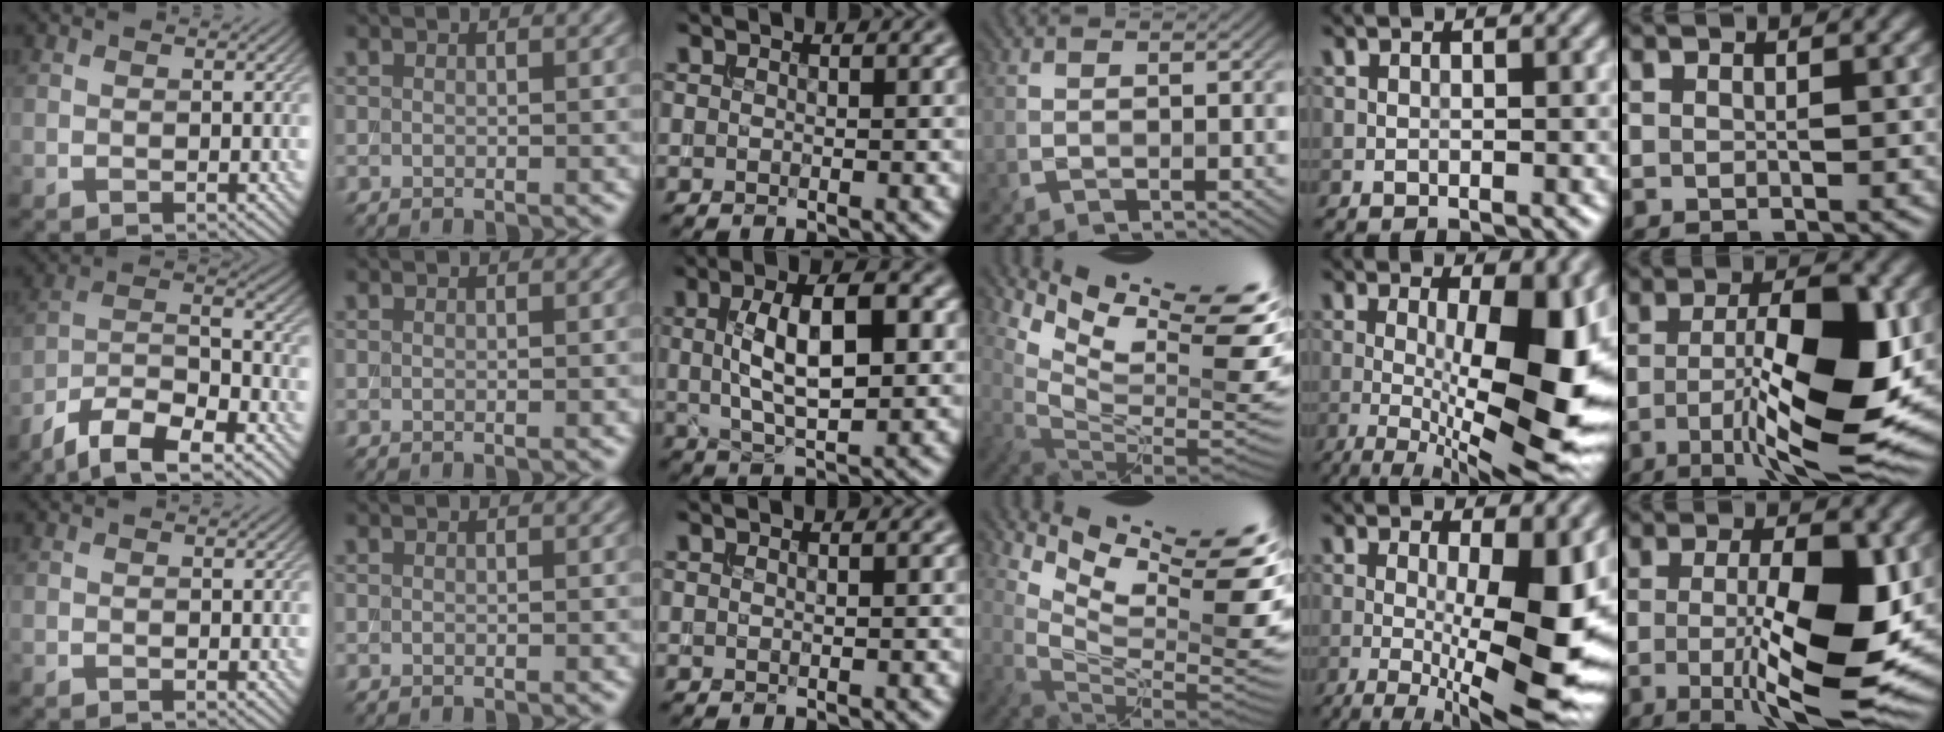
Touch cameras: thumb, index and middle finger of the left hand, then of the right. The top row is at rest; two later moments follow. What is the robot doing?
{"motion": "extract", "object": "backpack"}